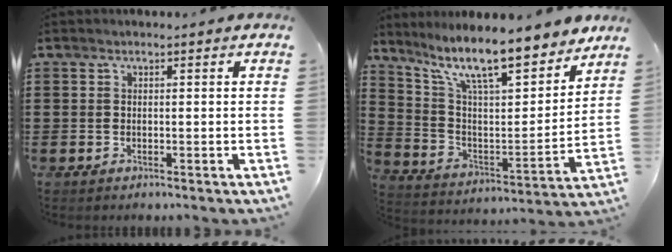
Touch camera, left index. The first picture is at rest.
{"total": 12.1, "force": [9.8, 2.4, 6.6], "torque": [-0.151, -0.060, 0.165]}